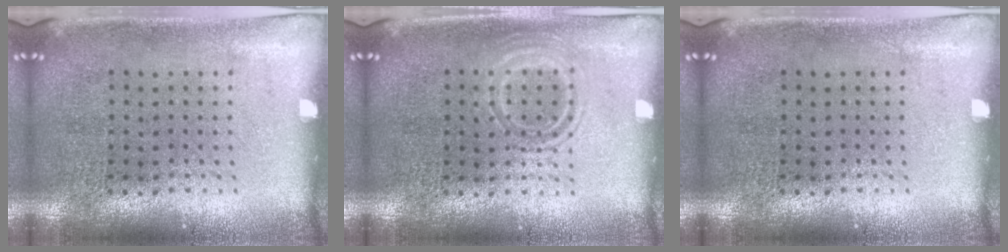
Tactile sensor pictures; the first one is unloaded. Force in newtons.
{"total": 1.0, "press": 0.9, "slide": 0.3}
{"total": 0.0}